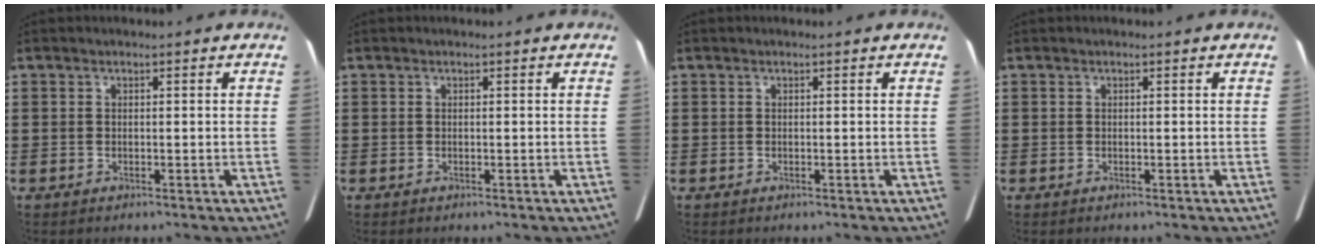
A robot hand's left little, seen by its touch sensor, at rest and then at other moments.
{"total": 0.0}
{"total": 0.0}
{"total": 0.0}